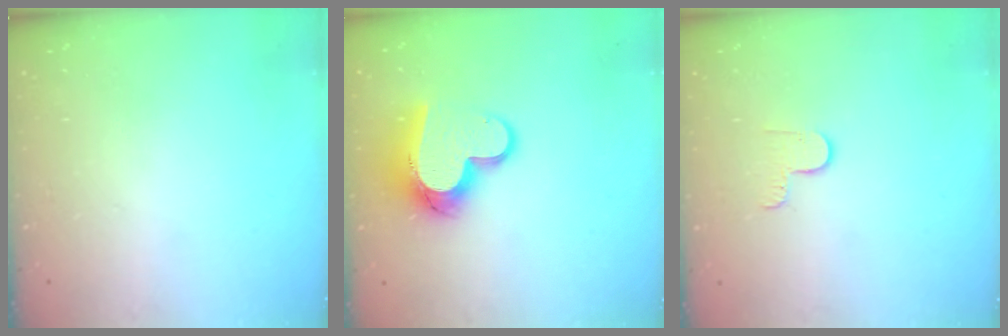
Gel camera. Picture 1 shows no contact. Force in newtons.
{"total": 13.8, "press": 13.7, "slide": 1.2}
{"total": 3.3, "press": 3.3, "slide": 0.4}